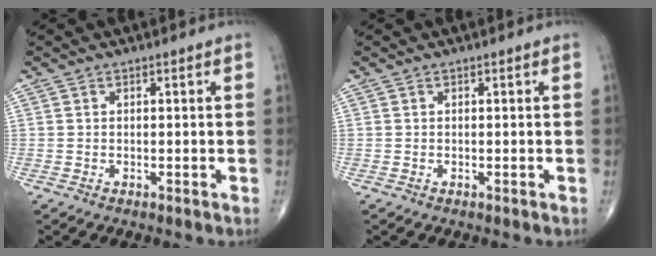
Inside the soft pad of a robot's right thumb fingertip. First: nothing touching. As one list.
[{"total": 0.0}]